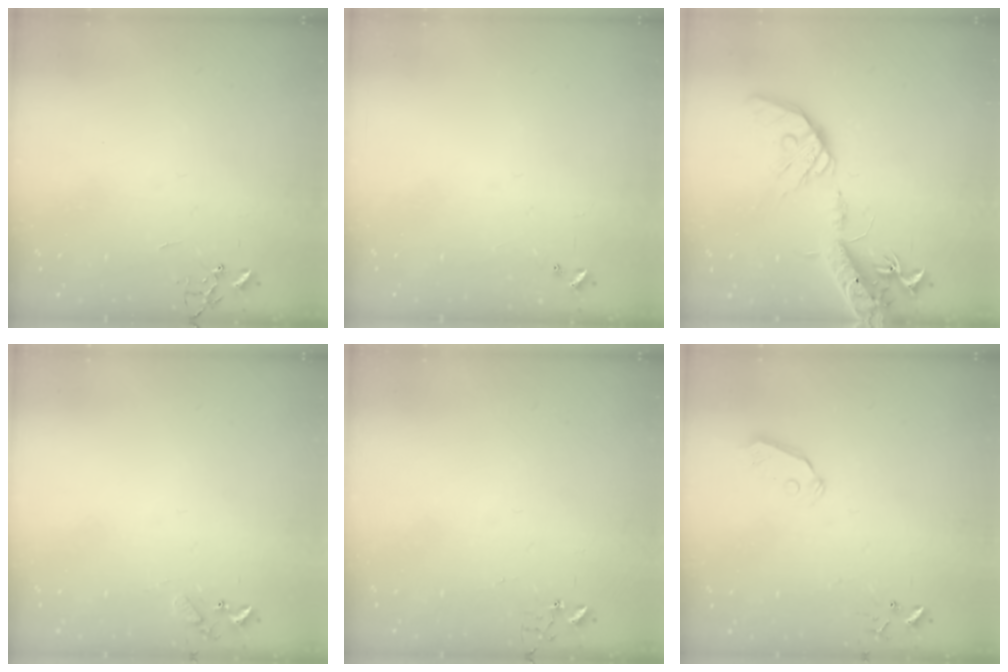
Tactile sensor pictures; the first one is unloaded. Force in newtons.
{"total": 0.0}
{"total": 19.4, "press": 19.1, "slide": 3.3}
{"total": 5.5, "press": 5.5, "slide": 0.4}
{"total": 5.0, "press": 5.0, "slide": 0.3}
{"total": 4.4, "press": 4.3, "slide": 0.5}